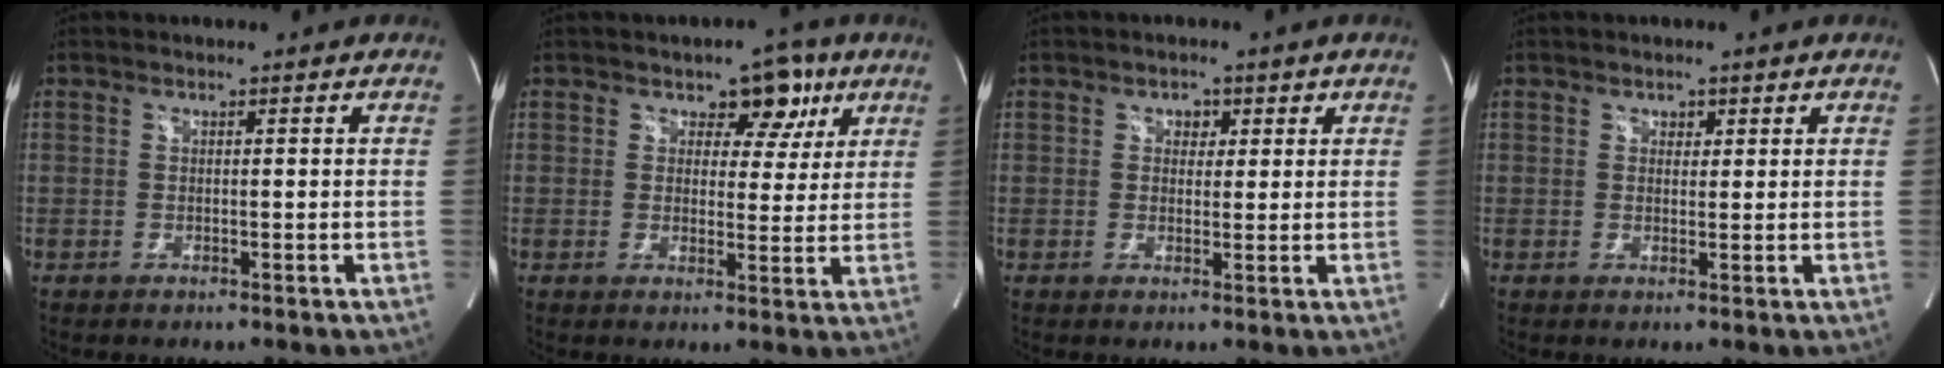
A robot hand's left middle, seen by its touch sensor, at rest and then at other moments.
{"total": 6.0, "force": [3.2, 3.9, 3.3], "torque": [-0.022, 0.012, 0.039]}
{"total": 2.4, "force": [1.0, 1.8, 1.1], "torque": [-0.011, 0.006, 0.012]}
{"total": 1.5, "force": [0.8, 1.1, 0.5], "torque": [-0.003, 0.000, 0.012]}